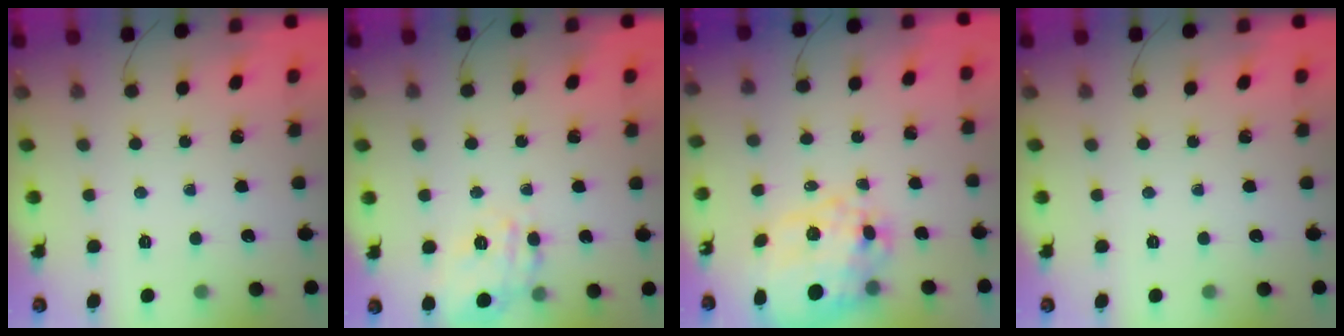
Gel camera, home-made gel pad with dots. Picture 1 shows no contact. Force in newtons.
{"total": 6.7, "press": 6.6, "slide": 1.1}
{"total": 18.5, "press": 18.1, "slide": 3.8}
{"total": 0.0}